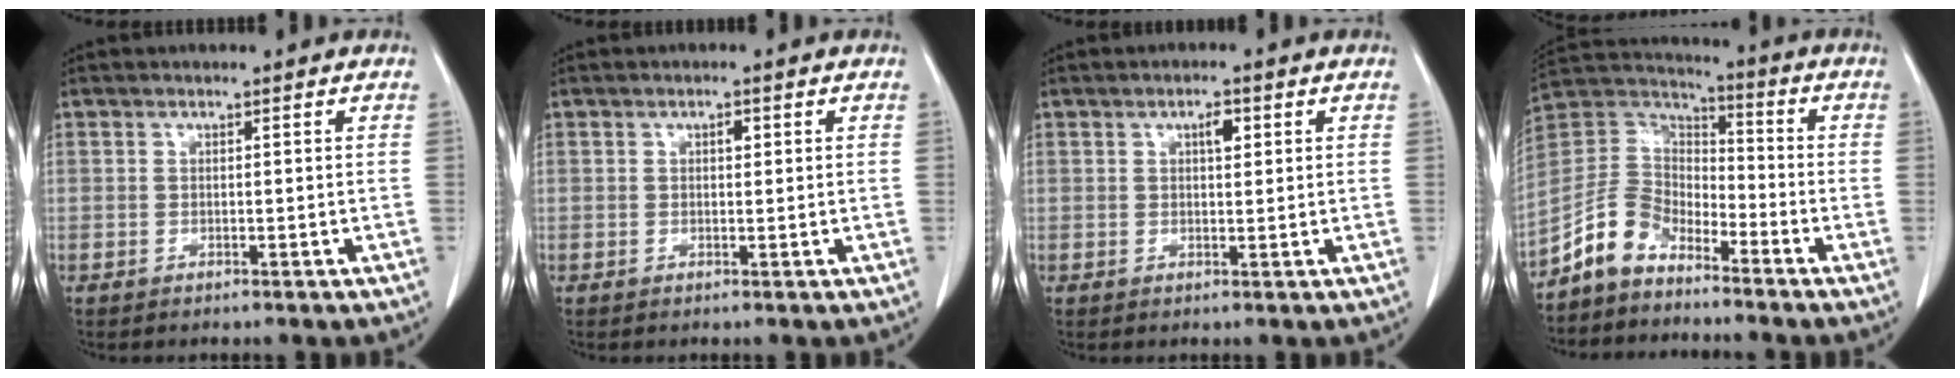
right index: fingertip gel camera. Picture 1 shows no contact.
{"total": 1.1, "force": [0.4, 0.5, 0.9], "torque": [-0.013, 0.001, 0.005]}
{"total": 2.2, "force": [0.9, 0.9, 1.8], "torque": [-0.030, 0.001, 0.014]}
{"total": 8.5, "force": [-6.5, 4.6, 3.1], "torque": [-0.074, 0.032, -0.137]}